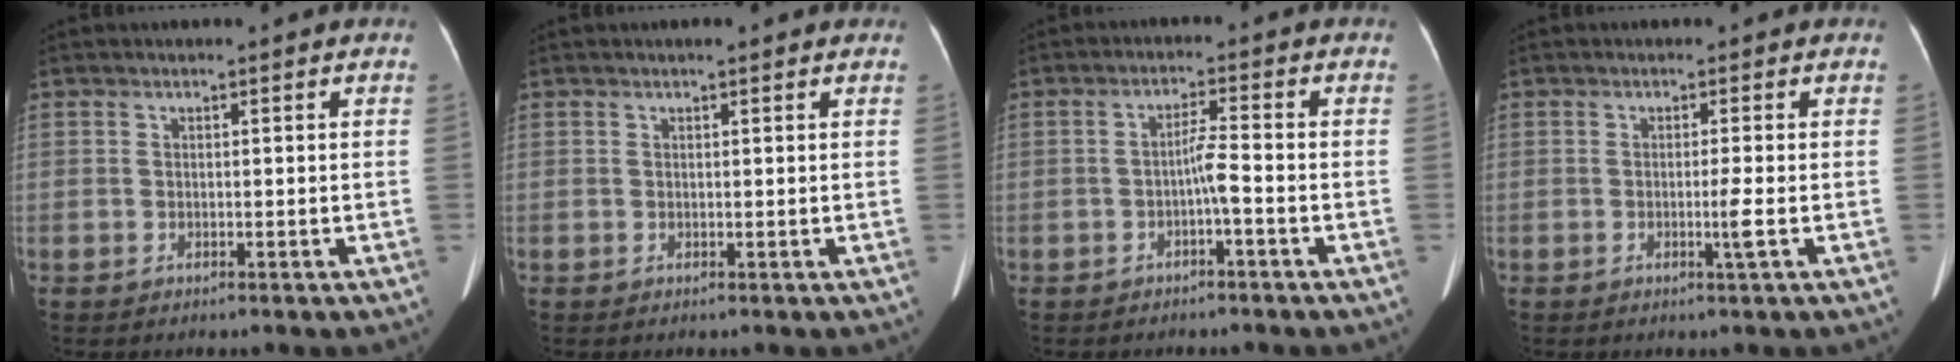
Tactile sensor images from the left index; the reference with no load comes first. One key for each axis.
{"total": 1.6, "fx": 1.3, "fy": 0.4, "fz": 1.0, "tx": -0.011, "ty": 0.012, "tz": 0.016}
{"total": 3.0, "fx": -1.2, "fy": -0.2, "fz": 2.7, "tx": -0.049, "ty": 0.006, "tz": -0.023}
{"total": 1.9, "fx": -0.6, "fy": -0.7, "fz": 1.7, "tx": -0.031, "ty": -0.005, "tz": -0.011}